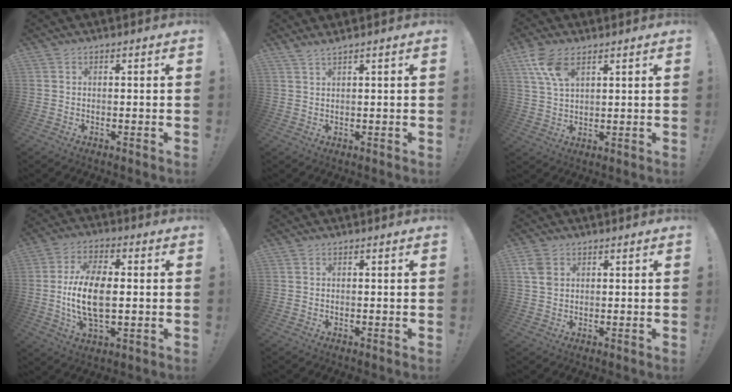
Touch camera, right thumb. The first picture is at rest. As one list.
[{"total": 1.9, "force": [1.6, -0.6, 0.9], "torque": [-0.021, -0.007, 0.029]}, {"total": 8.8, "force": [4.8, 4.3, 5.9], "torque": [-0.112, -0.017, 0.091]}, {"total": 14.4, "force": [-0.6, 7.4, 12.3], "torque": [-0.231, -0.002, -0.016]}, {"total": 0.0}, {"total": 4.5, "force": [1.8, 3.3, 2.5], "torque": [-0.040, 0.002, 0.036]}]